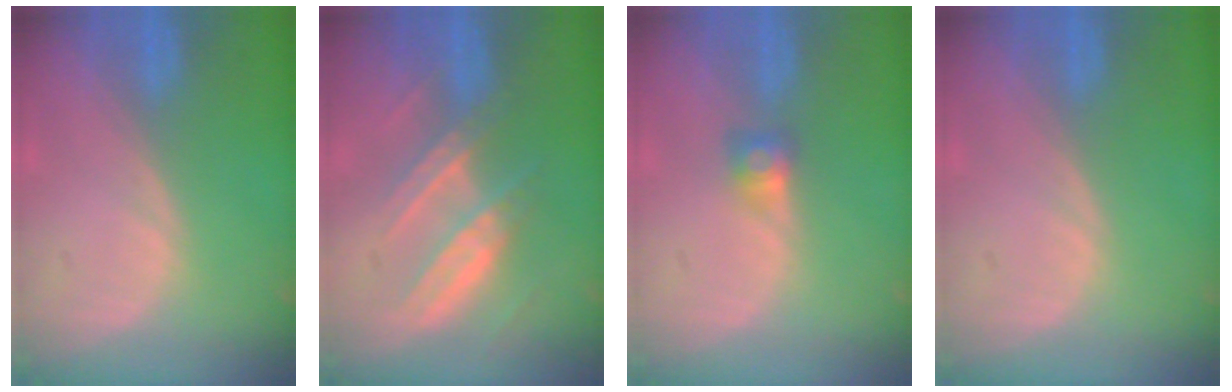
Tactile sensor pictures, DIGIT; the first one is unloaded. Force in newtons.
{"total": 7.2, "press": 6.8, "slide": 2.2}
{"total": 2.6, "press": 2.3, "slide": 1.0}
{"total": 0.0}